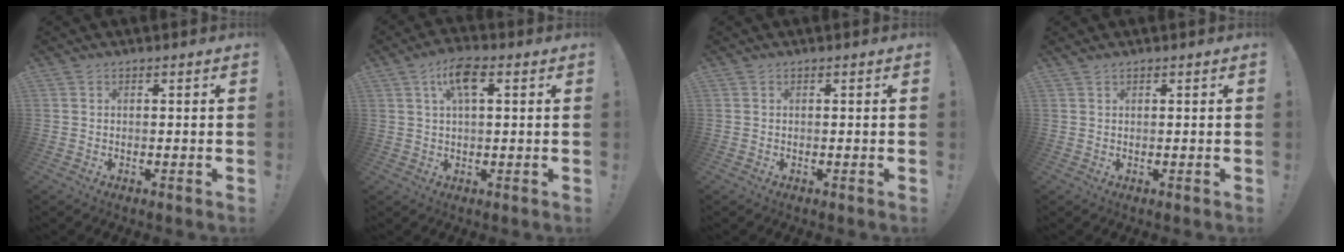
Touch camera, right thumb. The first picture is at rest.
{"total": 7.6, "force": [3.0, 2.8, 6.4], "torque": [-0.110, 0.006, 0.049]}
{"total": 0.0}
{"total": 0.7, "force": [0.6, 0.0, 0.3], "torque": [-0.001, -0.003, 0.011]}